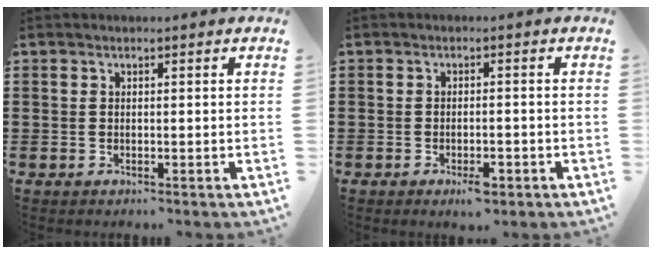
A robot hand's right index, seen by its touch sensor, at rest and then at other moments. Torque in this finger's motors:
{"motor_torque": [0.09, 0.13, 0.10, 0.04]}